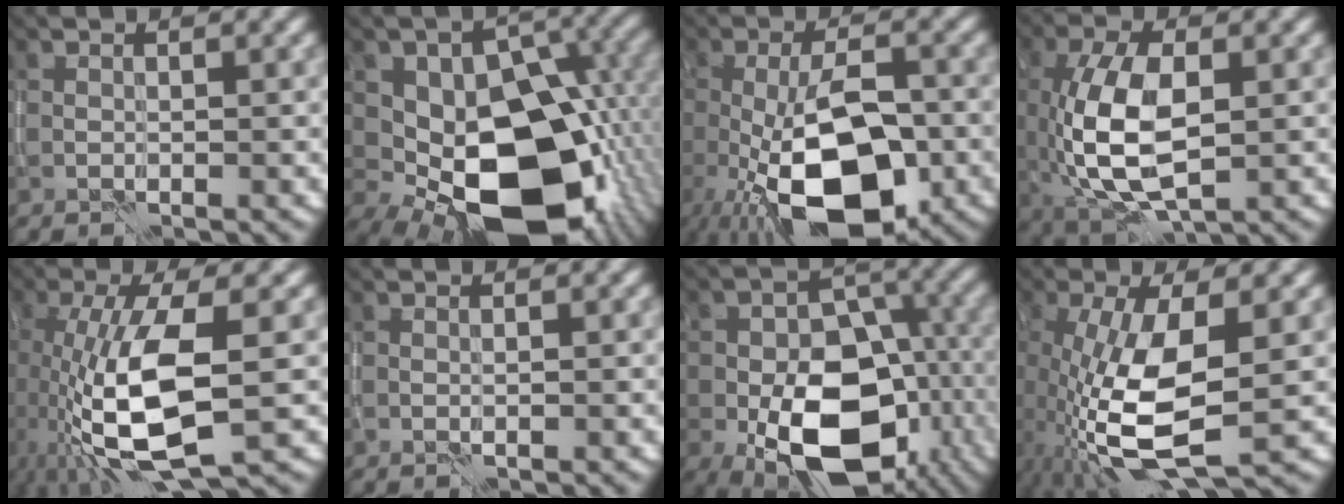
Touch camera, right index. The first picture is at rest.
{"total": 16.4, "force": [-3.1, 10.2, 12.5], "torque": [-0.173, -0.013, -0.049]}
{"total": 12.8, "force": [-4.9, 5.5, 10.4], "torque": [-0.180, -0.019, -0.080]}
{"total": 8.9, "force": [-0.8, 4.2, 7.8], "torque": [-0.167, -0.006, -0.012]}
{"total": 10.3, "force": [-1.7, 3.7, 9.5], "torque": [-0.196, -0.018, -0.027]}
{"total": 0.0}
{"total": 15.5, "force": [-5.3, 10.0, 10.6], "torque": [-0.174, -0.045, -0.066]}
{"total": 9.8, "force": [-2.3, 3.6, 8.8], "torque": [-0.198, -0.021, -0.040]}